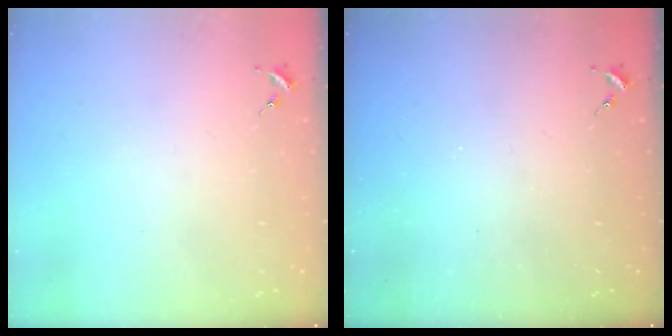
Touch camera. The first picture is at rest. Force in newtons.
{"total": 0.0}